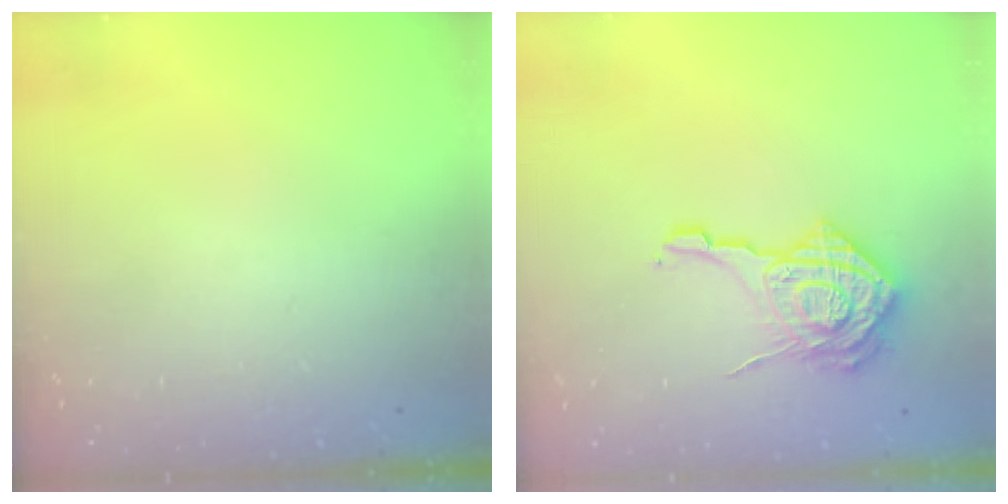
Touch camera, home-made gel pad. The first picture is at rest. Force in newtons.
{"total": 17.6, "press": 17.6, "slide": 1.2}